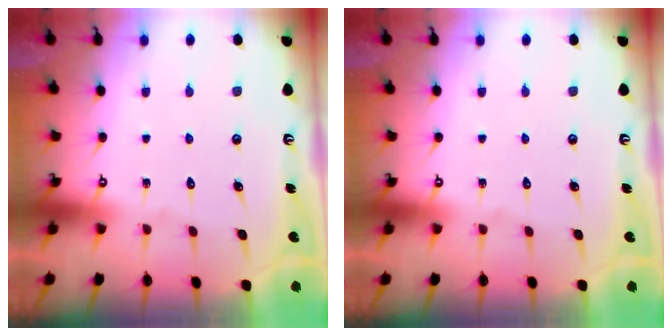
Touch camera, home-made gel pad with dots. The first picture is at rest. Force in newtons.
{"total": 0.0}